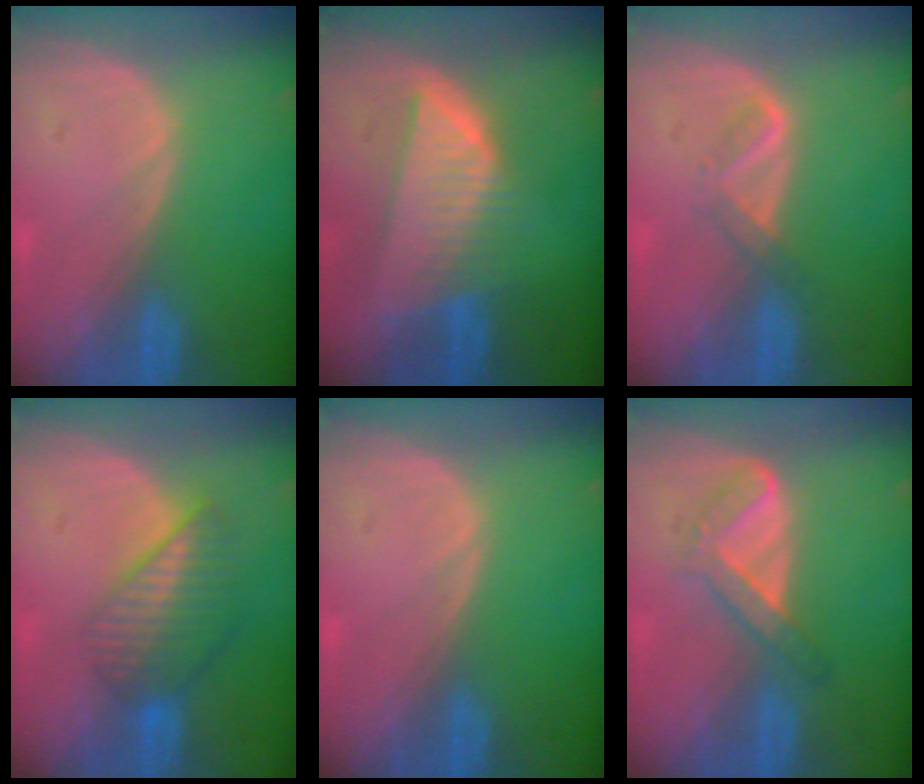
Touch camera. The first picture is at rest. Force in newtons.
{"total": 8.4, "press": 7.4, "slide": 3.9}
{"total": 2.4, "press": 2.4, "slide": 0.7}
{"total": 6.8, "press": 5.9, "slide": 3.4}
{"total": 0.0}
{"total": 4.4, "press": 4.3, "slide": 1.1}